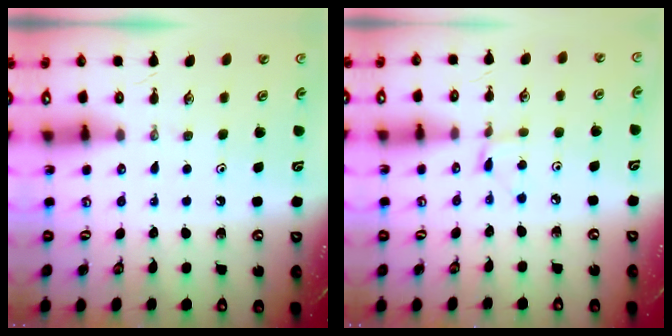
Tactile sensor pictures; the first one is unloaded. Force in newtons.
{"total": 1.7, "press": 1.7, "slide": 0.0}